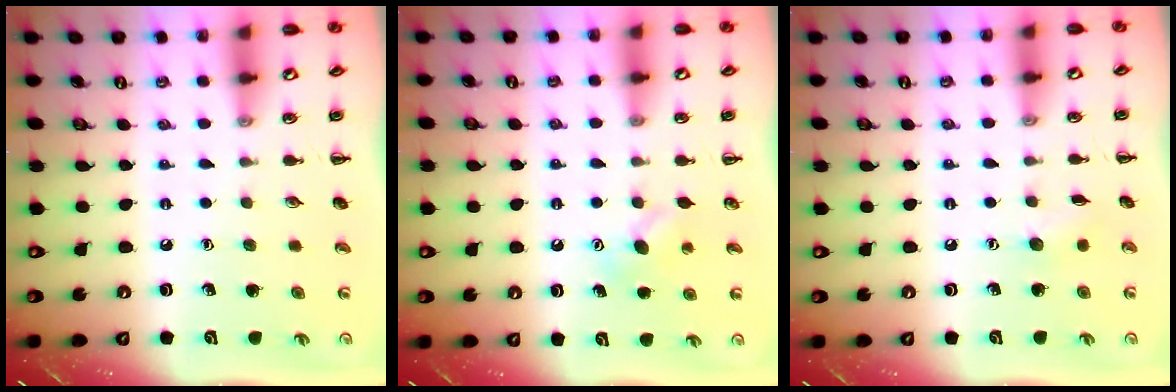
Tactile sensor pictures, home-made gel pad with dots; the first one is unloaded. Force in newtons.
{"total": 5.1, "press": 4.9, "slide": 1.4}
{"total": 5.0, "press": 4.8, "slide": 1.2}